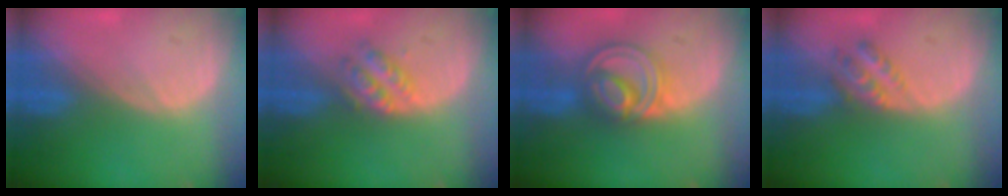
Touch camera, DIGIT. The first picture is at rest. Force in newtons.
{"total": 4.7, "press": 4.2, "slide": 2.2}
{"total": 8.6, "press": 7.2, "slide": 4.7}
{"total": 4.5, "press": 3.8, "slide": 2.5}